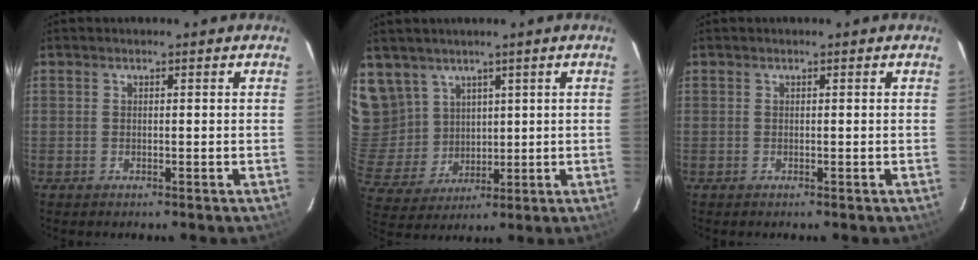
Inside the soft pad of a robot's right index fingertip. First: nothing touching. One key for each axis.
{"total": 10.4, "fx": 6.5, "fy": 7.7, "fz": 2.6, "tx": -0.056, "ty": 0.015, "tz": 0.152}
{"total": 0.0}